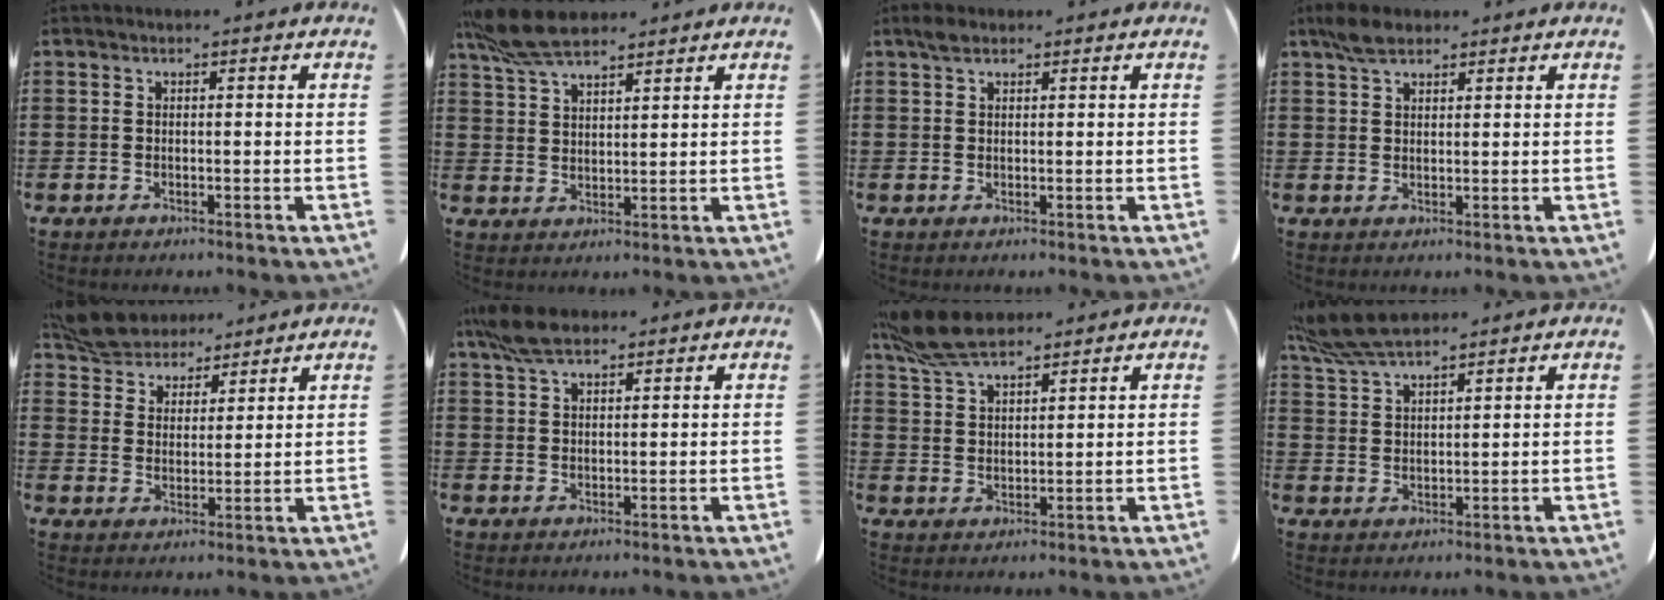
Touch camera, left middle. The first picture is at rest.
{"total": 7.6, "force": [6.1, 2.2, 3.9], "torque": [-0.094, -0.007, 0.116]}
{"total": 1.7, "force": [1.2, 0.9, 0.9], "torque": [-0.021, 0.003, 0.022]}
{"total": 3.6, "force": [2.7, 1.5, 1.8], "torque": [-0.043, 0.006, 0.052]}
{"total": 6.7, "force": [6.2, 2.3, 1.0], "torque": [-0.052, -0.020, 0.119]}
{"total": 5.9, "force": [4.4, 2.1, 3.3], "torque": [-0.076, 0.001, 0.084]}
{"total": 8.2, "force": [6.9, 2.3, 4.0], "torque": [-0.099, -0.010, 0.131]}
{"total": 7.1, "force": [6.0, 1.5, 3.4], "torque": [-0.085, -0.009, 0.116]}